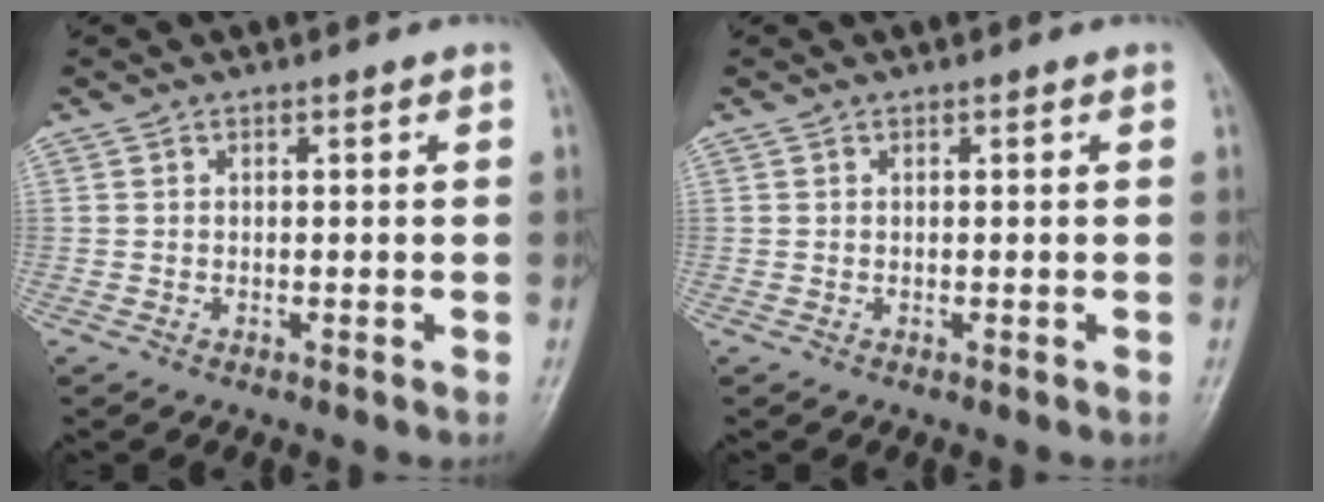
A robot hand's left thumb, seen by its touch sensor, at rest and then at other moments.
{"total": 0.0}